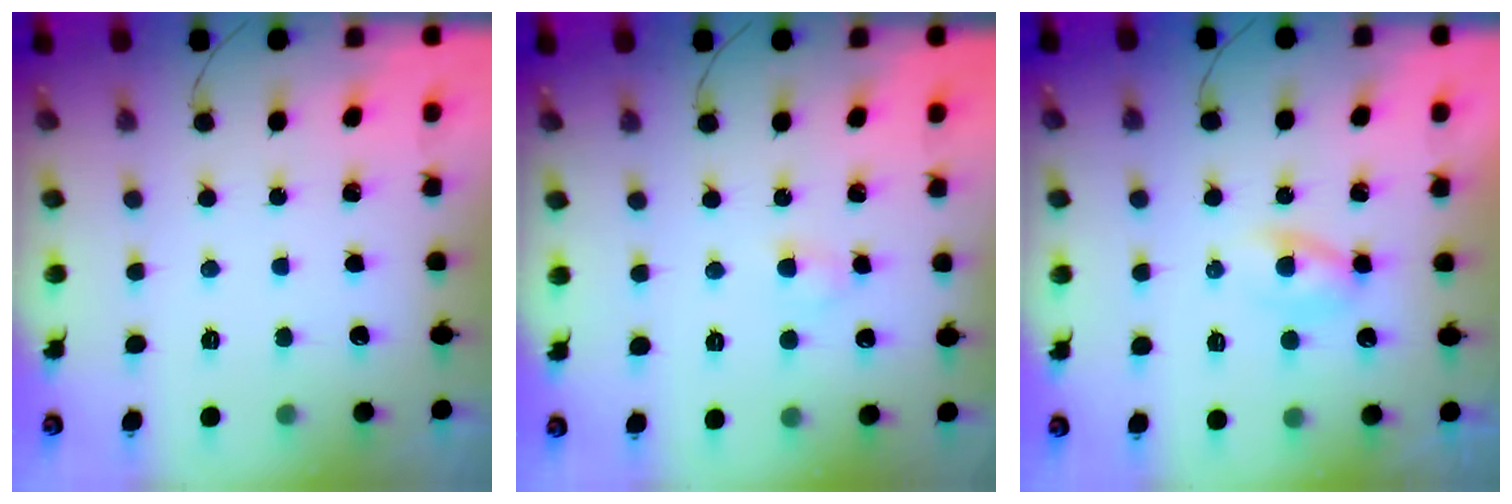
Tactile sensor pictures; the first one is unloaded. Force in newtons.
{"total": 2.5, "press": 2.3, "slide": 1.0}
{"total": 2.2, "press": 2.0, "slide": 0.9}